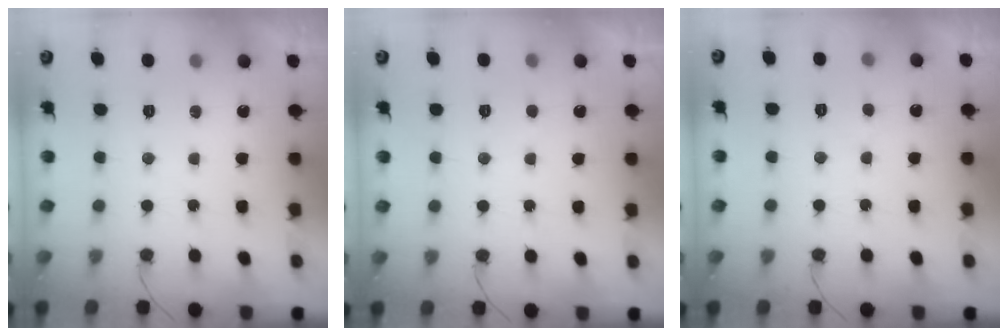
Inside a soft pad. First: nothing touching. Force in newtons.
{"total": 1.9, "press": 1.9, "slide": 0.3}
{"total": 2.6, "press": 2.6, "slide": 0.2}